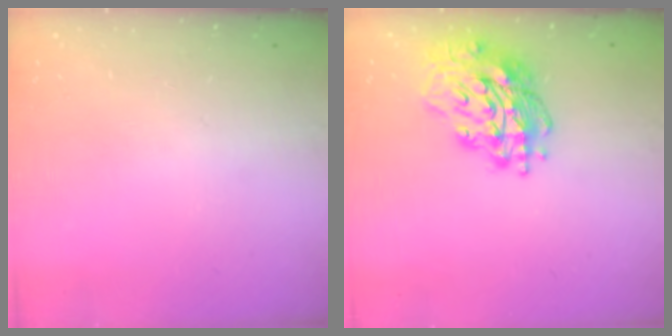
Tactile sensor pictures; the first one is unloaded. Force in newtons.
{"total": 18.0, "press": 17.9, "slide": 1.8}